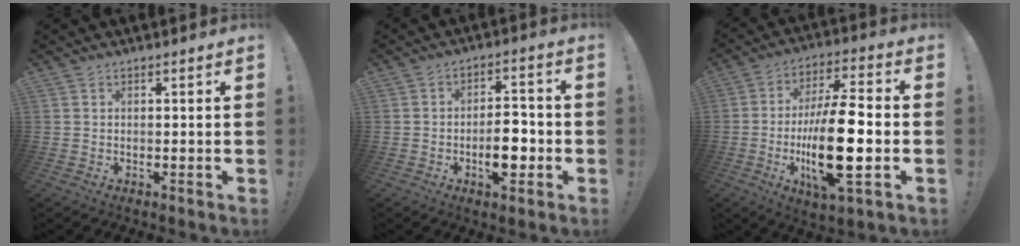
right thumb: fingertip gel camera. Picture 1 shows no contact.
{"total": 9.5, "force": [-3.2, 4.5, 7.7], "torque": [-0.126, 0.010, -0.056]}
{"total": 21.2, "force": [-3.8, 6.0, 20.0], "torque": [-0.375, -0.001, -0.066]}